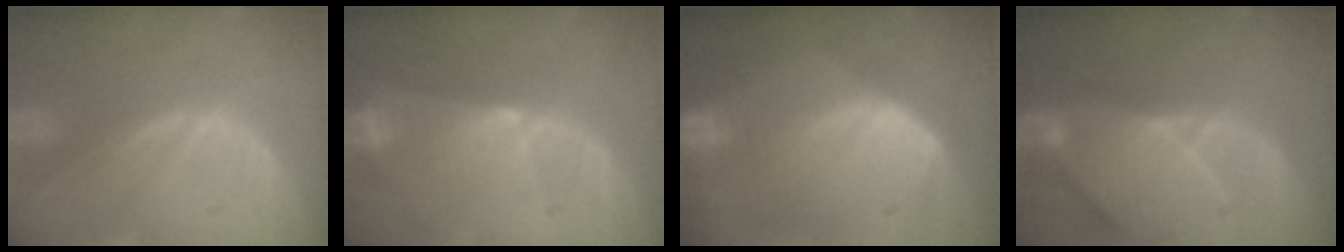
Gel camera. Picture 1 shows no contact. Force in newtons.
{"total": 6.6, "press": 5.9, "slide": 3.0}
{"total": 10.6, "press": 9.2, "slide": 5.1}
{"total": 9.3, "press": 8.6, "slide": 3.6}